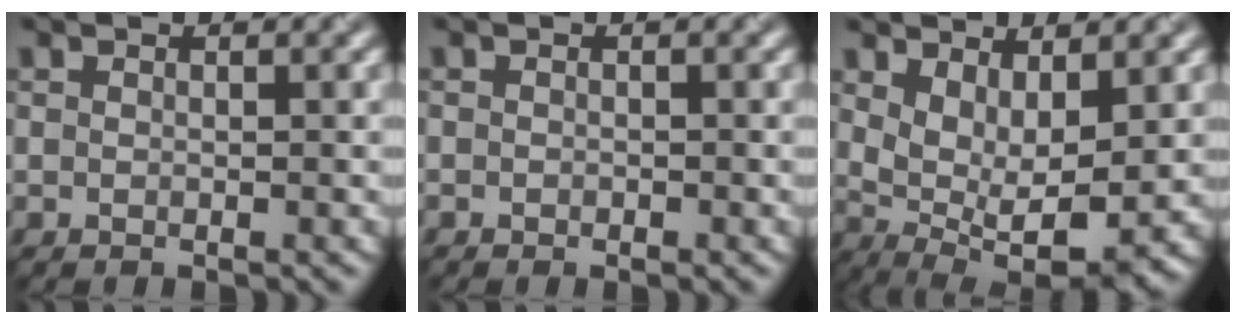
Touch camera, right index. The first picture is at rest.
{"total": 0.7, "force": [-0.6, -0.2, -0.2], "torque": [-0.001, 0.007, 0.000]}
{"total": 5.4, "force": [1.0, 2.6, 4.7], "torque": [-0.093, -0.009, 0.039]}